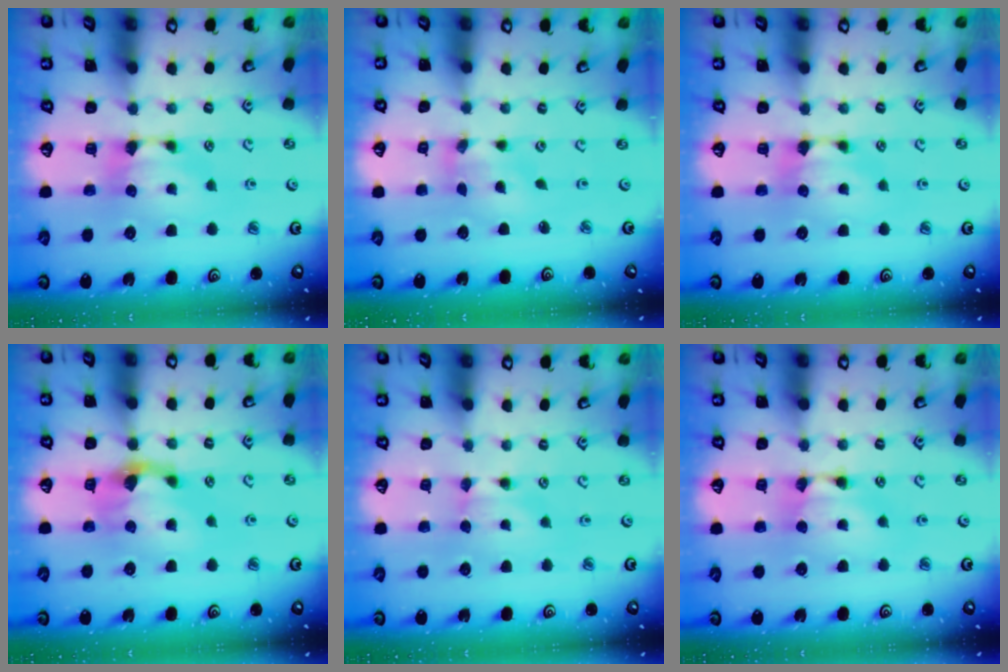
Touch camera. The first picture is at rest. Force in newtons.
{"total": 1.6, "press": 0.2, "slide": 1.5}
{"total": 0.0}
{"total": 2.9, "press": 2.2, "slide": 2.0}
{"total": 0.0}
{"total": 1.6, "press": 1.6, "slide": 0.2}